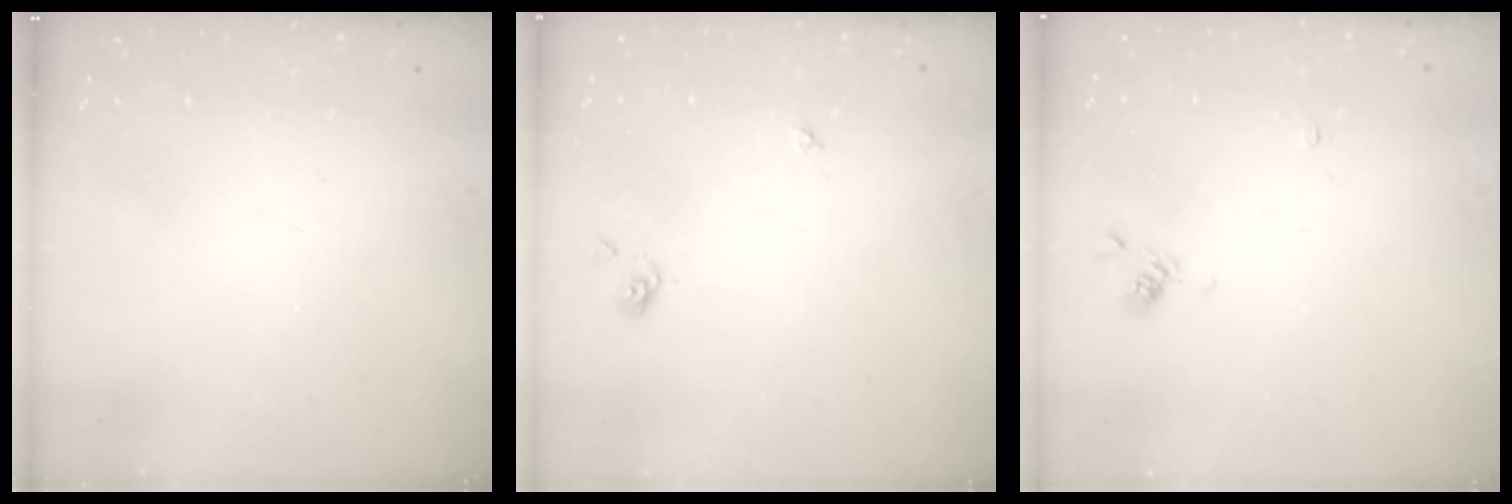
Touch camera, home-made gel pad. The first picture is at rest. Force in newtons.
{"total": 2.9, "press": 2.9, "slide": 0.4}
{"total": 3.0, "press": 3.0, "slide": 0.3}